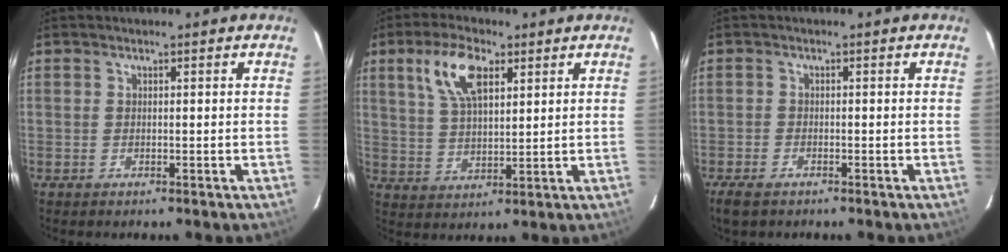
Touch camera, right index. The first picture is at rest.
{"total": 9.7, "force": [4.5, 4.4, 7.3], "torque": [-0.143, 0.016, 0.089]}
{"total": 4.1, "force": [-3.0, 1.9, 2.0], "torque": [-0.056, -0.013, -0.057]}